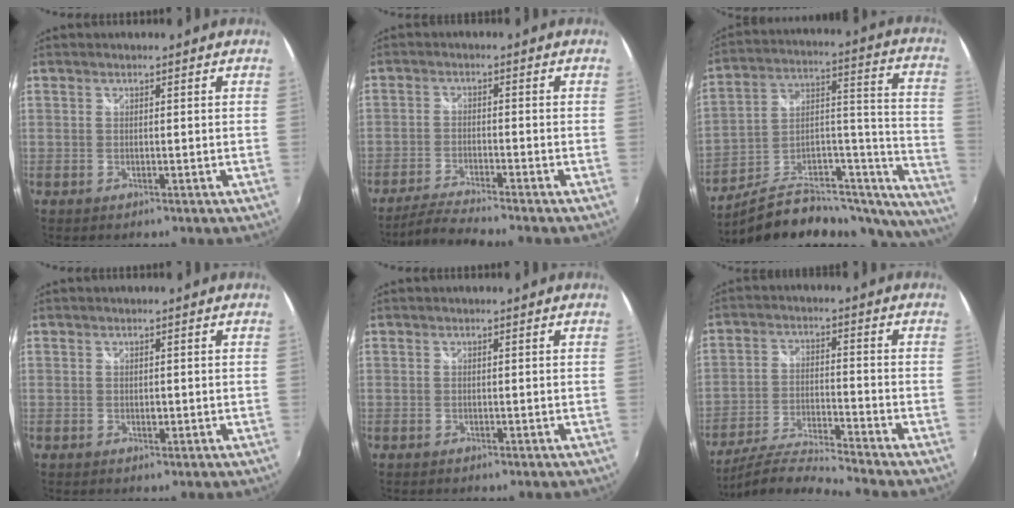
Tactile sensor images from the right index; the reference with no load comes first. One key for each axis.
{"total": 6.0, "fx": -5.5, "fy": -0.8, "fz": 2.4, "tx": -0.069, "ty": -0.011, "tz": -0.104}
{"total": 24.3, "fx": -15.9, "fy": 10.8, "fz": 14.9, "tx": -0.180, "ty": 0.039, "tz": -0.234}
{"total": 0.7, "fx": -0.1, "fy": 0.6, "fz": 0.4, "tx": -0.006, "ty": -0.002, "tz": -0.002}
{"total": 0.0}
{"total": 10.7, "fx": -9.8, "fy": -2.1, "fz": 3.6, "tx": -0.083, "ty": -0.011, "tz": -0.185}